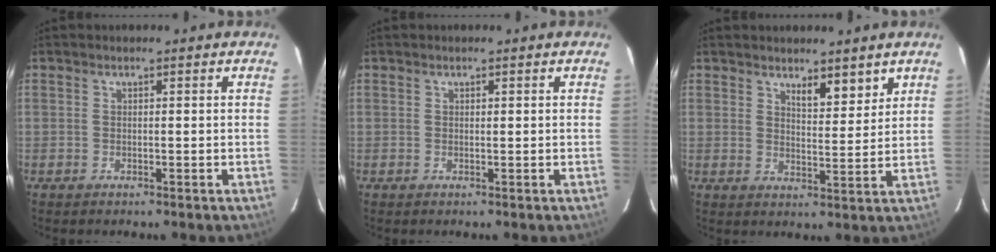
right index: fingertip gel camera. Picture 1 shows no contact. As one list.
[{"total": 0.0}, {"total": 4.2, "force": [3.3, 1.2, 2.4], "torque": [-0.037, -0.012, 0.055]}]